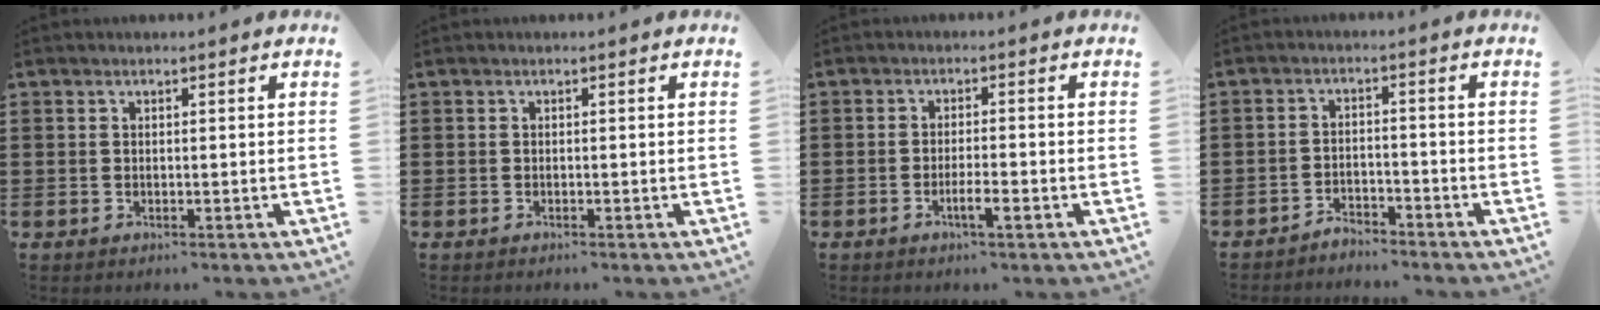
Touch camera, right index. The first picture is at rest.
{"total": 0.0}
{"total": 2.7, "force": [-1.4, 0.4, 2.3], "torque": [-0.040, 0.002, -0.025]}
{"total": 2.8, "force": [-2.8, 0.2, -0.1], "torque": [-0.008, 0.000, -0.059]}